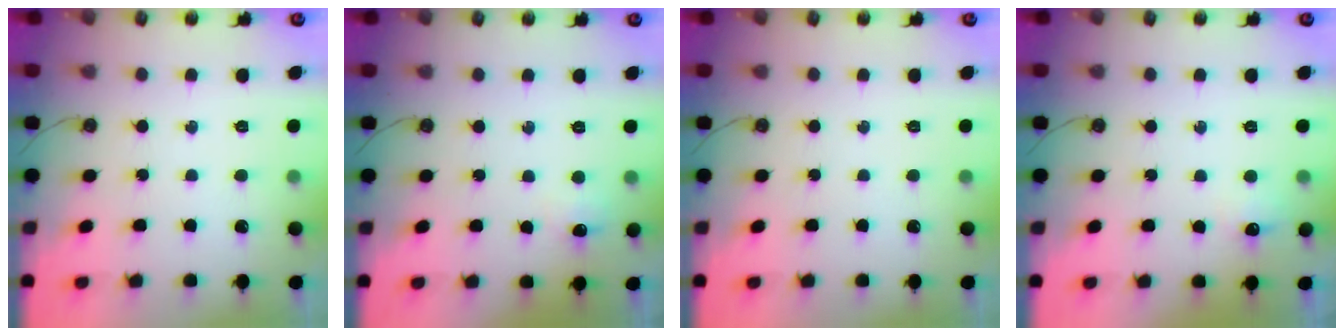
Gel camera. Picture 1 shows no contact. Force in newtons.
{"total": 5.4, "press": 5.3, "slide": 0.7}
{"total": 0.0}
{"total": 5.8, "press": 5.8, "slide": 0.9}